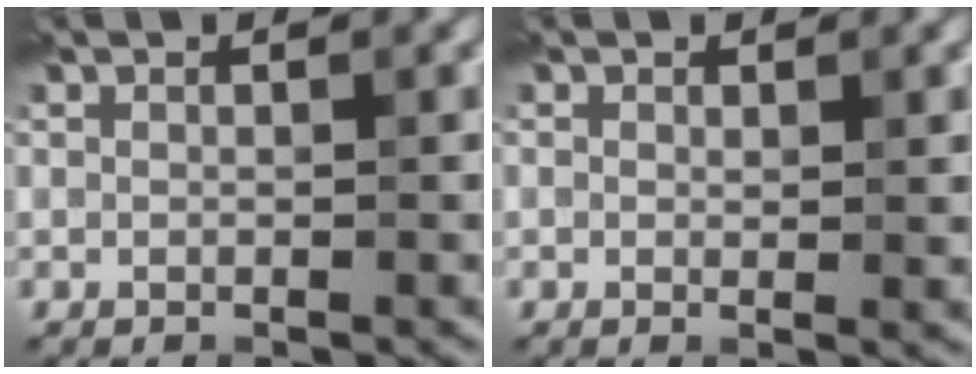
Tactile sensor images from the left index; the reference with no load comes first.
{"total": 1.0, "force": [0.2, 0.4, 0.9], "torque": [-0.012, 0.000, 0.004]}